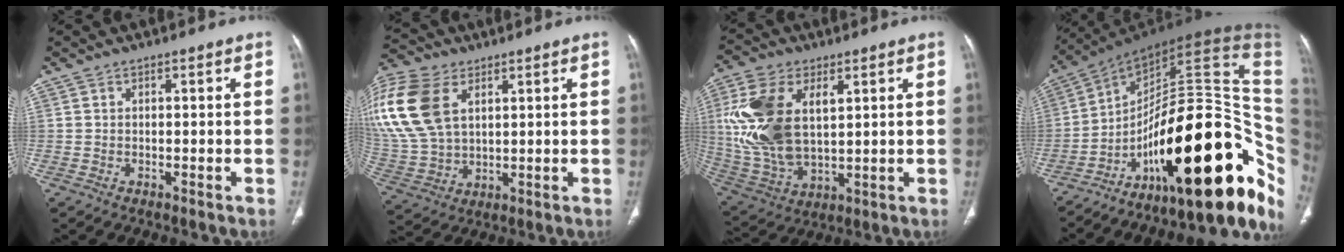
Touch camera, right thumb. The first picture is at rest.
{"total": 23.3, "force": [8.3, 15.3, 15.5], "torque": [-0.381, 0.012, 0.167]}
{"total": 18.5, "force": [4.5, 10.7, 14.4], "torque": [-0.292, -0.012, 0.094]}
{"total": 36.4, "force": [-9.0, 14.4, 32.2], "torque": [-0.356, 0.075, -0.131]}